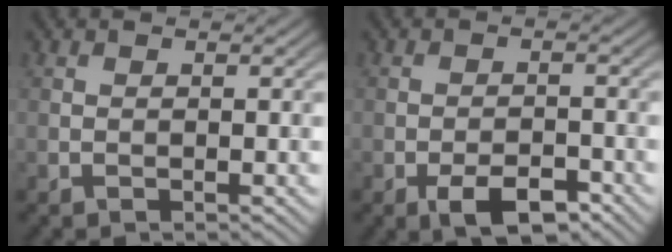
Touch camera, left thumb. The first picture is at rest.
{"total": 5.0, "force": [-3.1, 2.1, 3.4], "torque": [-0.052, -0.001, -0.051]}